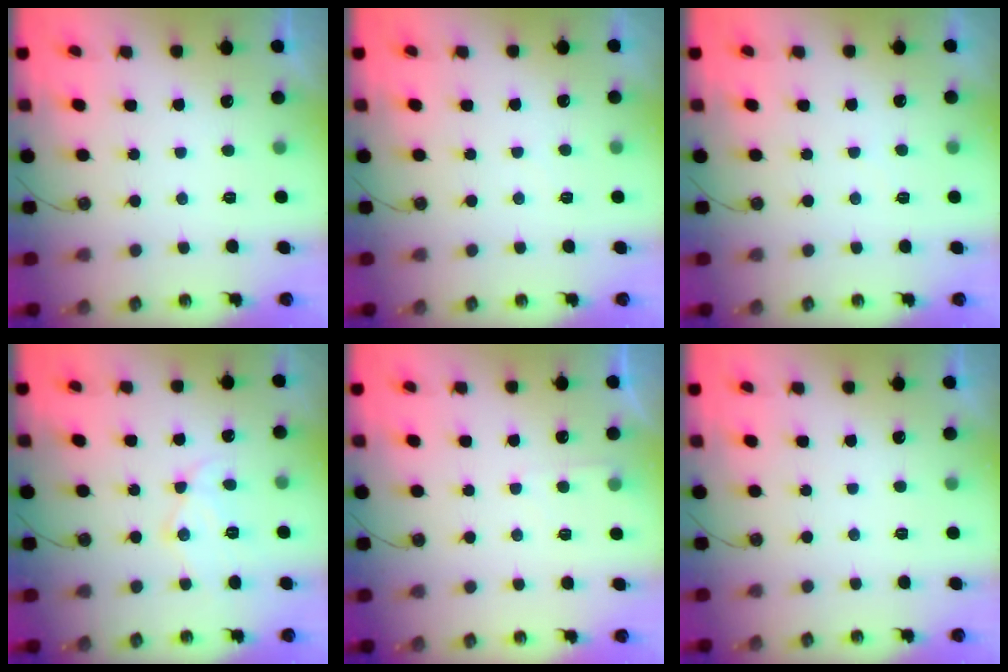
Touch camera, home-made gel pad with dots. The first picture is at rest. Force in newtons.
{"total": 2.6, "press": 2.6, "slide": 0.4}
{"total": 2.0, "press": 2.0, "slide": 0.3}
{"total": 10.9, "press": 10.8, "slide": 0.7}
{"total": 4.3, "press": 4.2, "slide": 0.5}
{"total": 0.0}